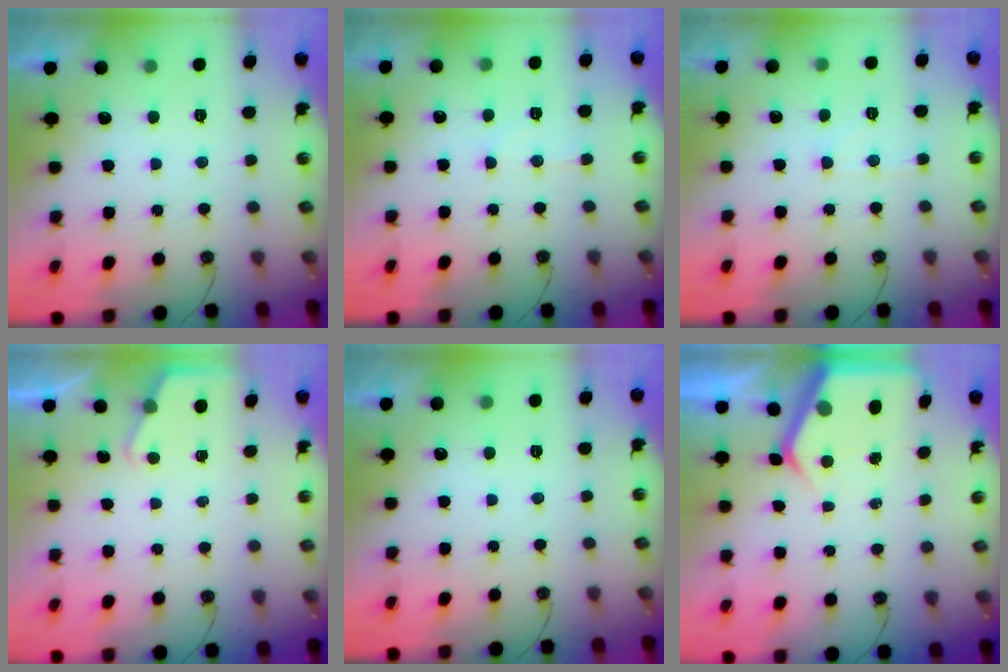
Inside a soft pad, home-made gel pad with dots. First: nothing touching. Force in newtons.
{"total": 5.8, "press": 5.8, "slide": 0.4}
{"total": 4.4, "press": 4.3, "slide": 0.6}
{"total": 2.7, "press": 2.7, "slide": 0.4}
{"total": 0.0}
{"total": 5.9, "press": 5.9, "slide": 0.5}